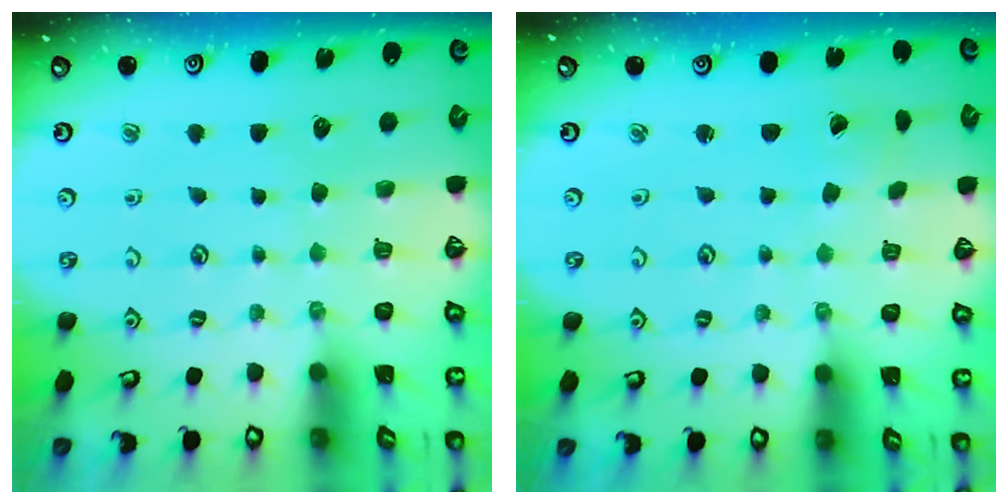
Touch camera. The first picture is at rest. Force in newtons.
{"total": 1.2, "press": 1.2, "slide": 0.1}